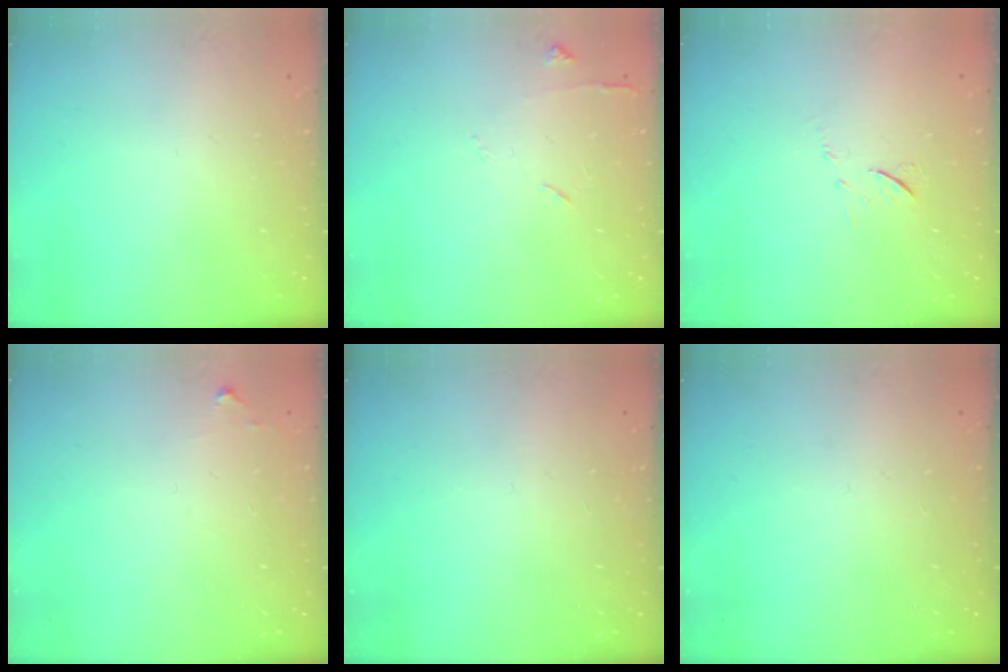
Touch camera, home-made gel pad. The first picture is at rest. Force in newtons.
{"total": 6.2, "press": 6.1, "slide": 0.8}
{"total": 5.6, "press": 5.6, "slide": 0.6}
{"total": 5.0, "press": 5.0, "slide": 0.7}
{"total": 0.0}
{"total": 0.0}